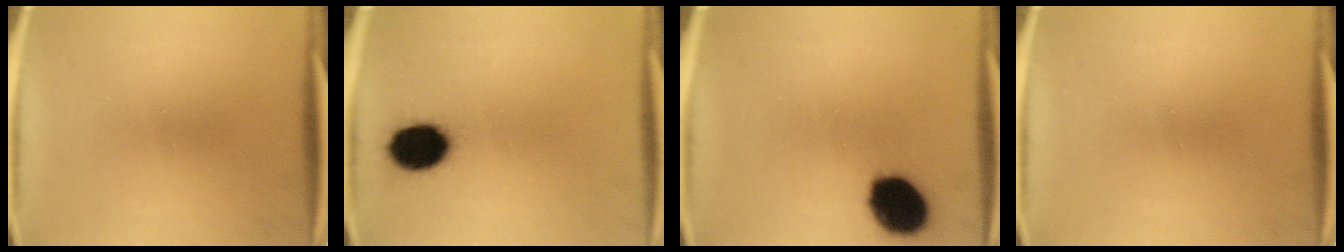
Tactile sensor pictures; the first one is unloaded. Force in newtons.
{"total": 11.5}
{"total": 13.8}
{"total": 0.0}